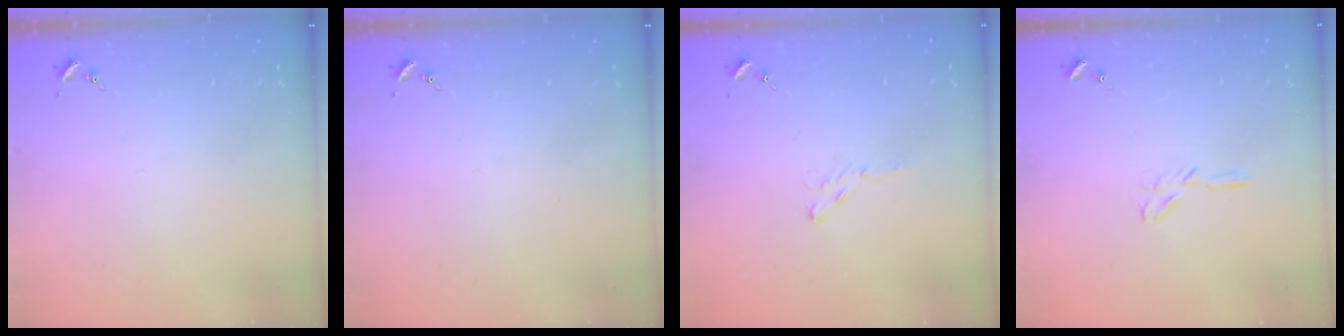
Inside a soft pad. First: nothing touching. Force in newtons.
{"total": 0.0}
{"total": 3.5, "press": 3.5, "slide": 0.4}
{"total": 3.8, "press": 3.8, "slide": 0.3}